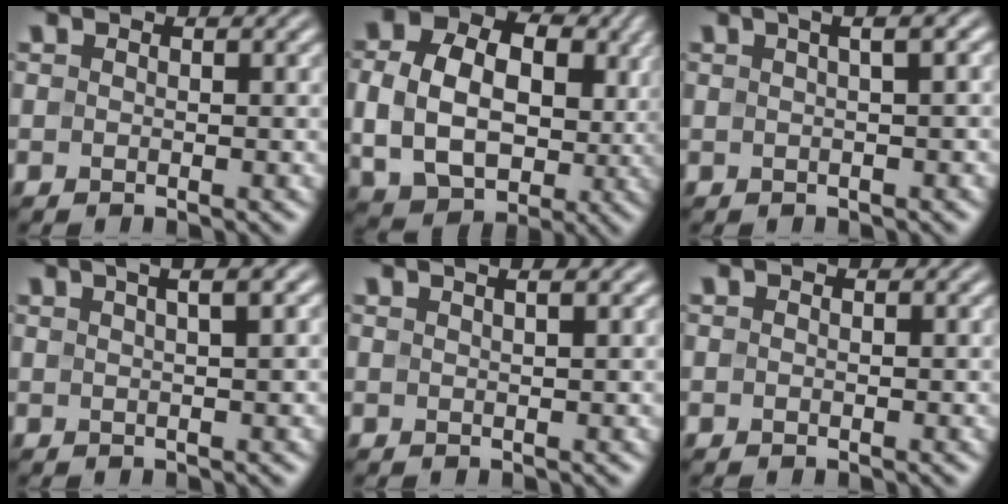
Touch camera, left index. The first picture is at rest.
{"total": 12.4, "force": [1.5, 9.8, 7.5], "torque": [-0.156, 0.017, 0.035]}
{"total": 4.9, "force": [2.0, 2.1, 4.0], "torque": [-0.029, 0.030, 0.006]}
{"total": 5.6, "force": [3.0, 2.3, 4.2], "torque": [-0.025, 0.038, 0.013]}
{"total": 3.2, "force": [1.9, 1.3, 2.3], "torque": [-0.004, 0.013, -0.004]}
{"total": 0.0}